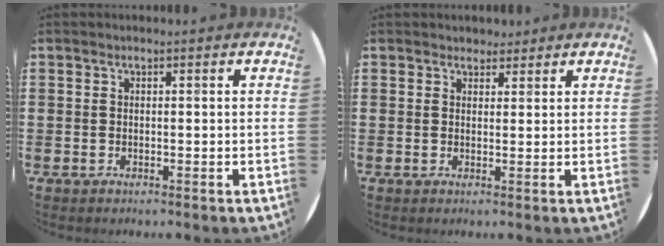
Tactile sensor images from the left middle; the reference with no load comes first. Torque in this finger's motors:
{"motor_torque": [0.05, -0.05, -0.01, 0.00]}